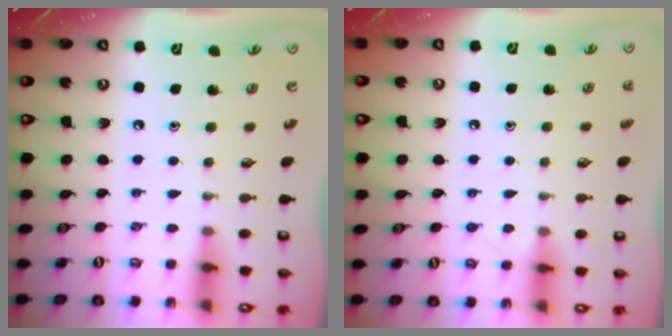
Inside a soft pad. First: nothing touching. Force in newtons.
{"total": 3.6, "press": 3.6, "slide": 0.4}